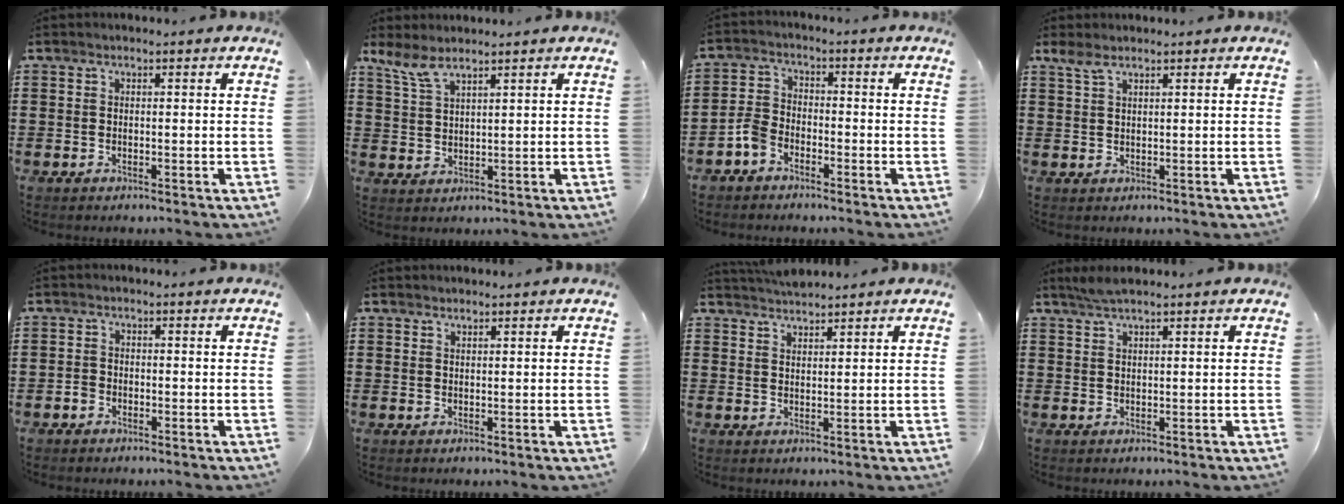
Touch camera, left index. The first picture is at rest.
{"total": 4.5, "force": [3.6, 0.9, 2.6], "torque": [-0.062, -0.006, 0.066]}
{"total": 3.7, "force": [-2.8, 2.0, 1.5], "torque": [-0.050, 0.002, -0.059]}
{"total": 2.2, "force": [1.6, 0.6, 1.4], "torque": [-0.033, 0.002, 0.030]}
{"total": 1.4, "force": [-1.0, 1.0, 0.4], "torque": [-0.011, 0.002, -0.021]}
{"total": 0.9, "force": [0.8, 0.2, 0.2], "torque": [-0.006, 0.000, 0.016]}
{"total": 2.4, "force": [2.4, 0.1, 0.1], "torque": [-0.009, -0.001, 0.047]}
{"total": 2.2, "force": [1.8, 0.1, 1.3], "torque": [-0.029, 0.002, 0.034]}